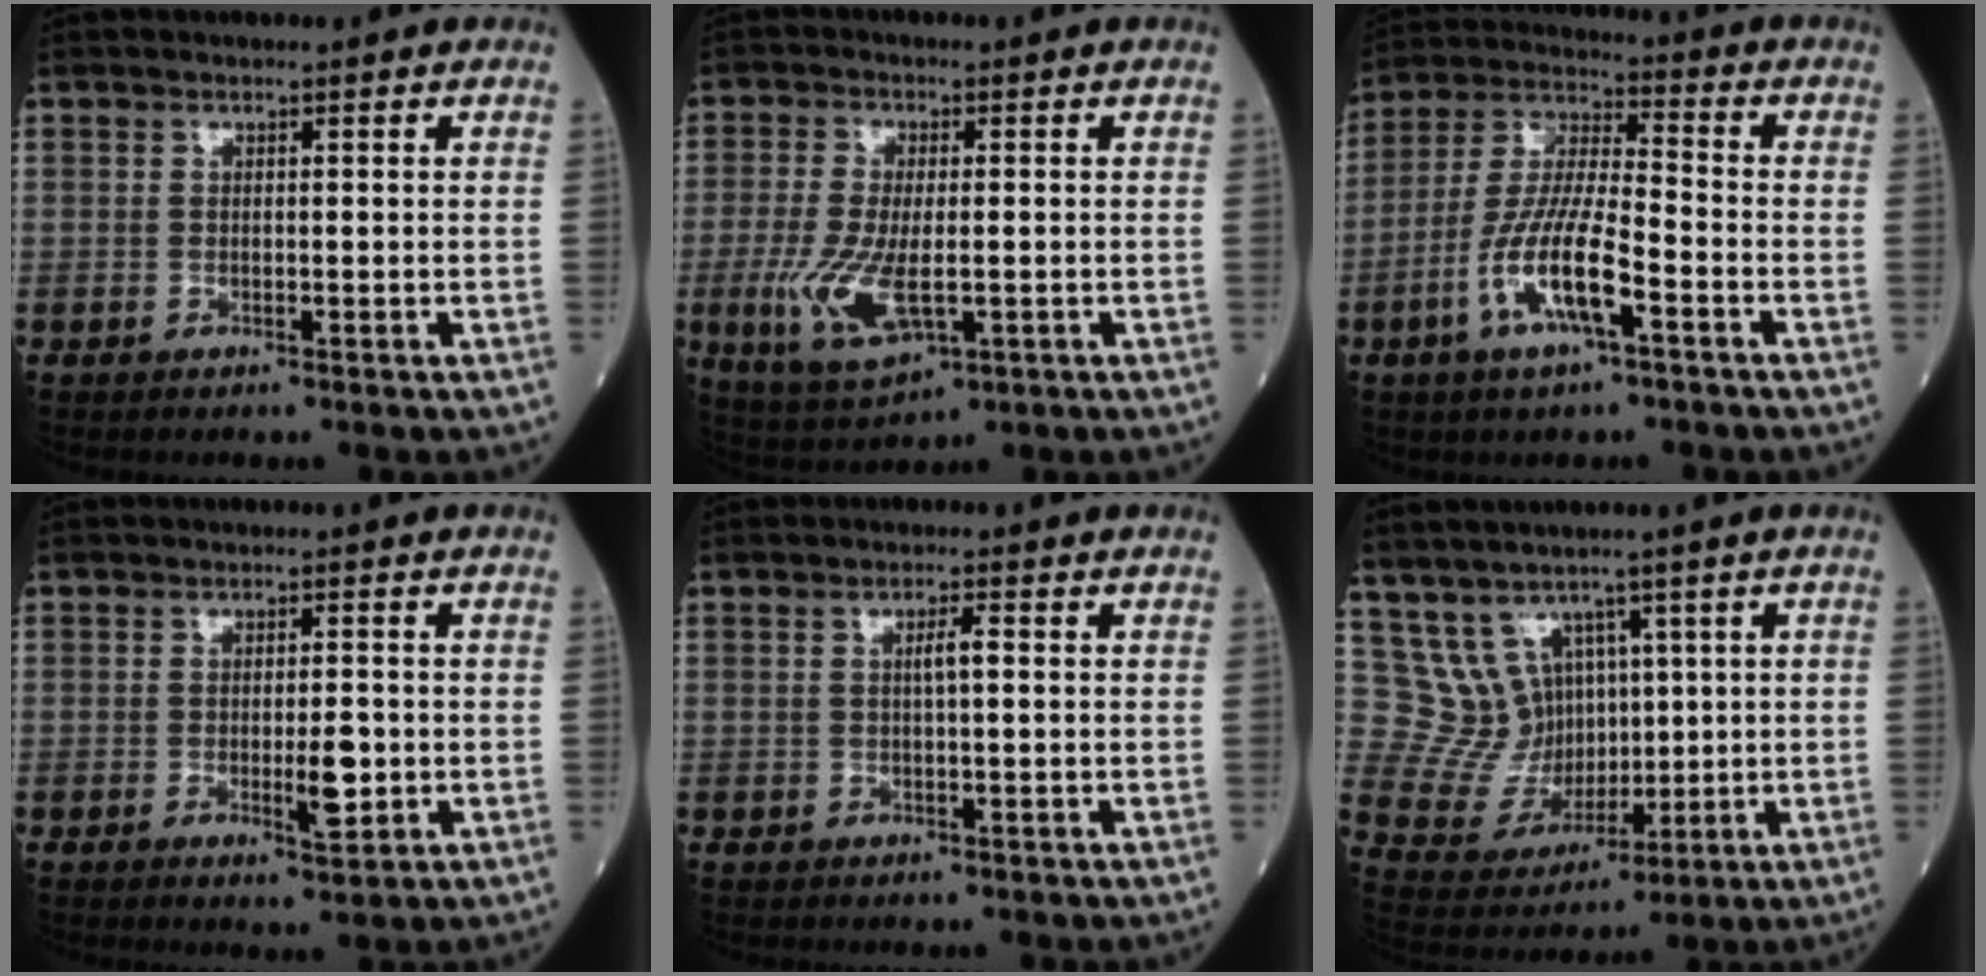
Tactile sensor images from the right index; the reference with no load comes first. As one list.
[{"total": 9.5, "force": [-2.1, 3.5, 8.6], "torque": [-0.185, -0.018, -0.030]}, {"total": 11.9, "force": [-4.8, 2.3, 10.6], "torque": [-0.216, -0.003, -0.091]}, {"total": 4.0, "force": [-0.8, 0.9, 3.8], "torque": [-0.059, -0.003, -0.008]}, {"total": 2.2, "force": [0.3, 0.2, 2.2], "torque": [-0.039, 0.002, 0.004]}, {"total": 7.6, "force": [3.7, 6.5, 1.3], "torque": [-0.034, 0.036, 0.088]}]